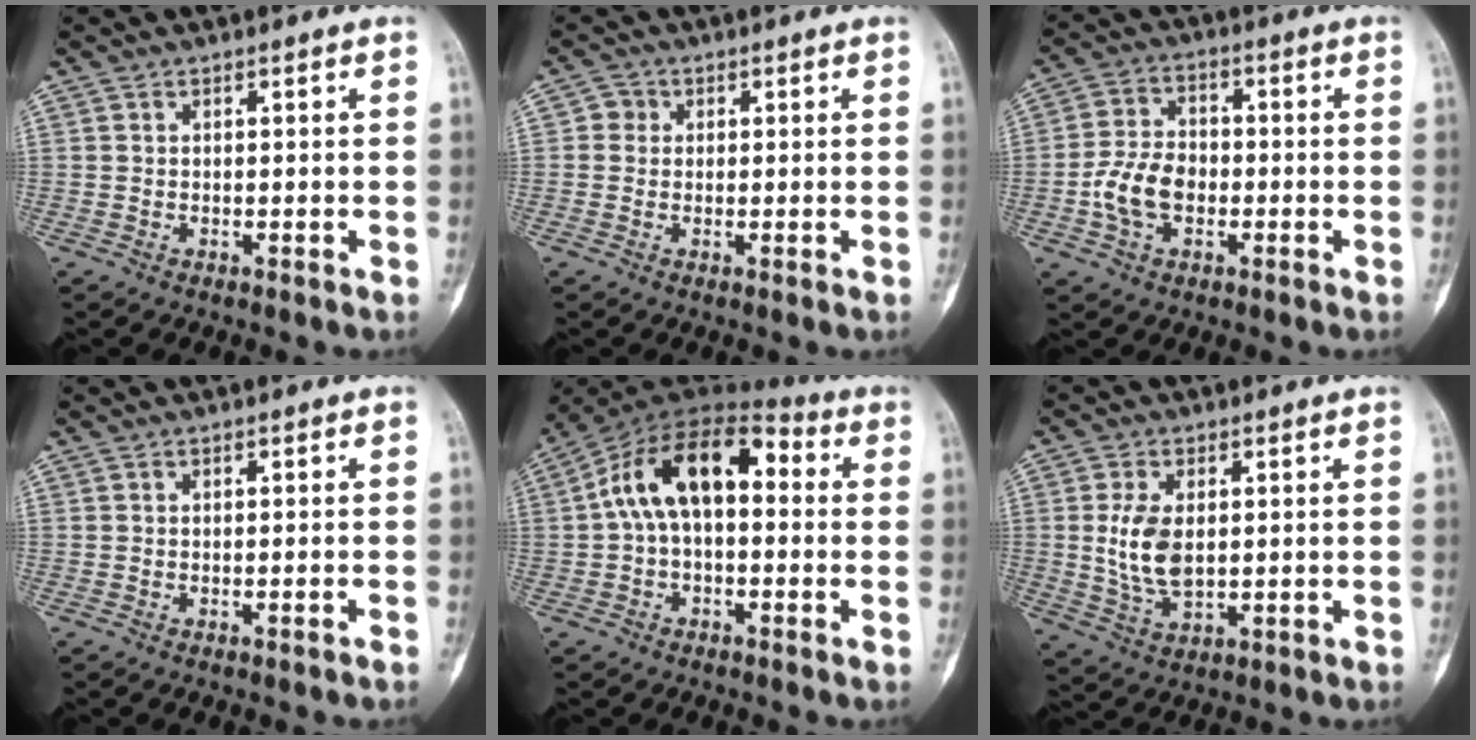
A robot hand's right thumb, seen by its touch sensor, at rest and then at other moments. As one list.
[{"total": 2.1, "force": [0.3, 2.0, 0.5], "torque": [0.004, 0.005, -0.001]}, {"total": 8.7, "force": [-2.0, 6.0, 6.1], "torque": [-0.110, 0.020, -0.042]}, {"total": 1.0, "force": [-0.7, -0.1, 0.6], "torque": [-0.020, 0.005, -0.005]}, {"total": 15.2, "force": [1.4, 8.6, 12.4], "torque": [-0.197, 0.051, 0.010]}, {"total": 8.7, "force": [0.5, 5.1, 7.0], "torque": [-0.136, -0.009, 0.018]}]